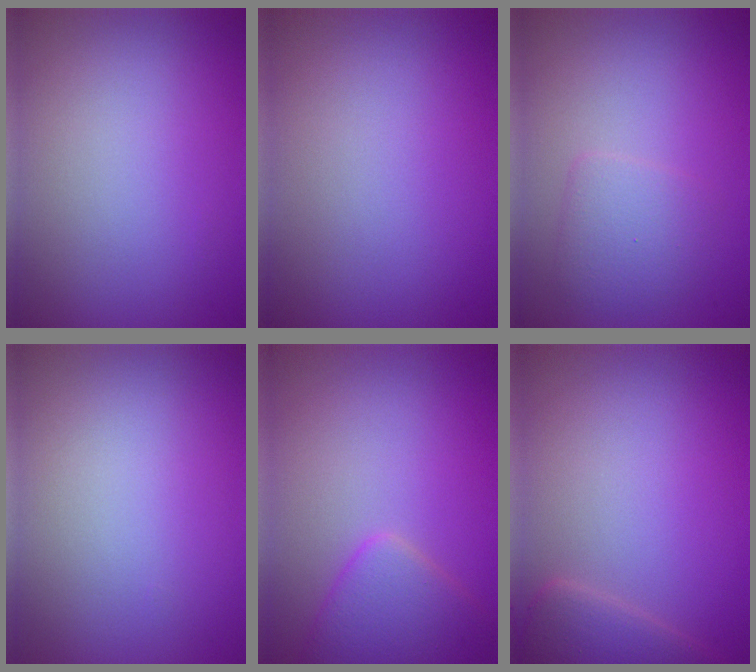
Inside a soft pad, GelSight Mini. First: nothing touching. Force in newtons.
{"total": 0.0}
{"total": 2.3, "press": 2.3, "slide": 0.1}
{"total": 0.0}
{"total": 3.6, "press": 3.6, "slide": 0.3}
{"total": 2.8, "press": 2.8, "slide": 0.2}